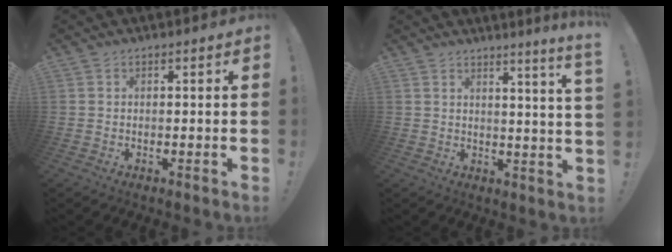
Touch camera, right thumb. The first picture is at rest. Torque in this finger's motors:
{"motor_torque": [-0.04, -0.04, 0.36, 0.37, 0.01]}